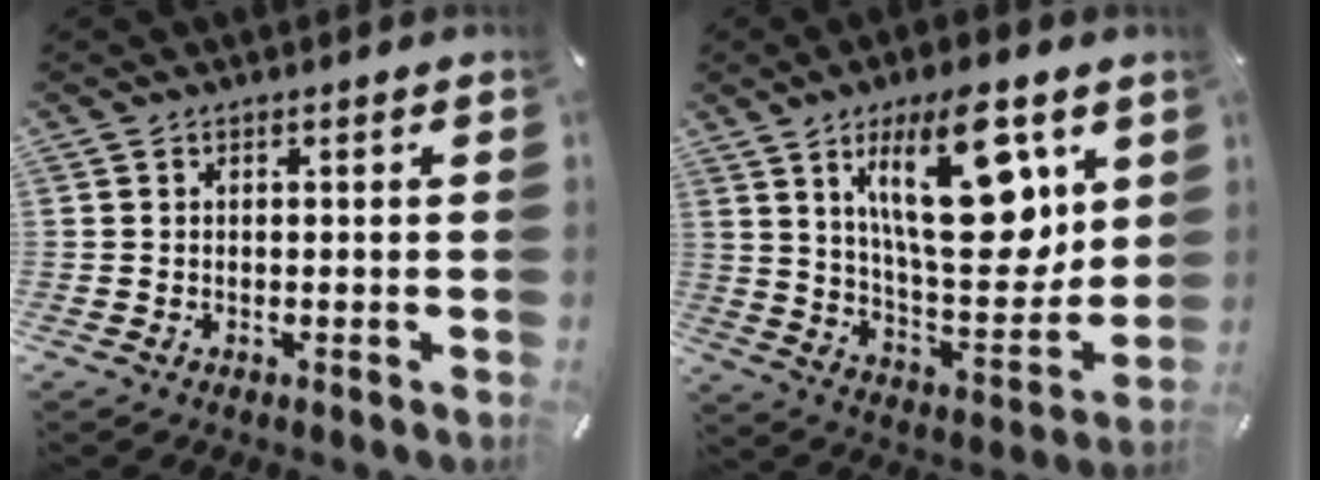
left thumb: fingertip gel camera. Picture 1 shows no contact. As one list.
[{"total": 23.5, "force": [10.4, 9.8, 18.7], "torque": [-0.298, -0.050, 0.158]}]